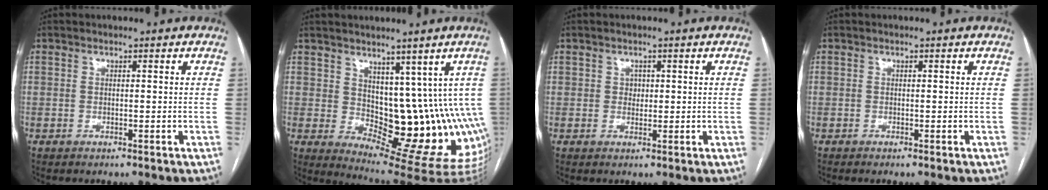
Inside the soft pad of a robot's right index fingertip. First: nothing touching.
{"total": 12.5, "force": [2.8, 6.7, 10.2], "torque": [-0.121, -0.002, 0.058]}
{"total": 1.3, "force": [0.4, 1.2, 0.5], "torque": [-0.005, 0.000, 0.004]}
{"total": 0.0}